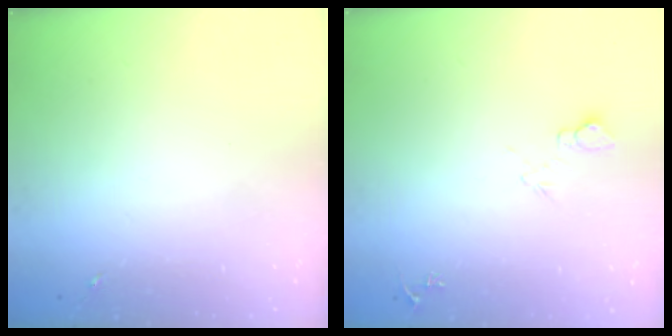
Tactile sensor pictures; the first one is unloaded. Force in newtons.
{"total": 6.7, "press": 6.7, "slide": 0.8}